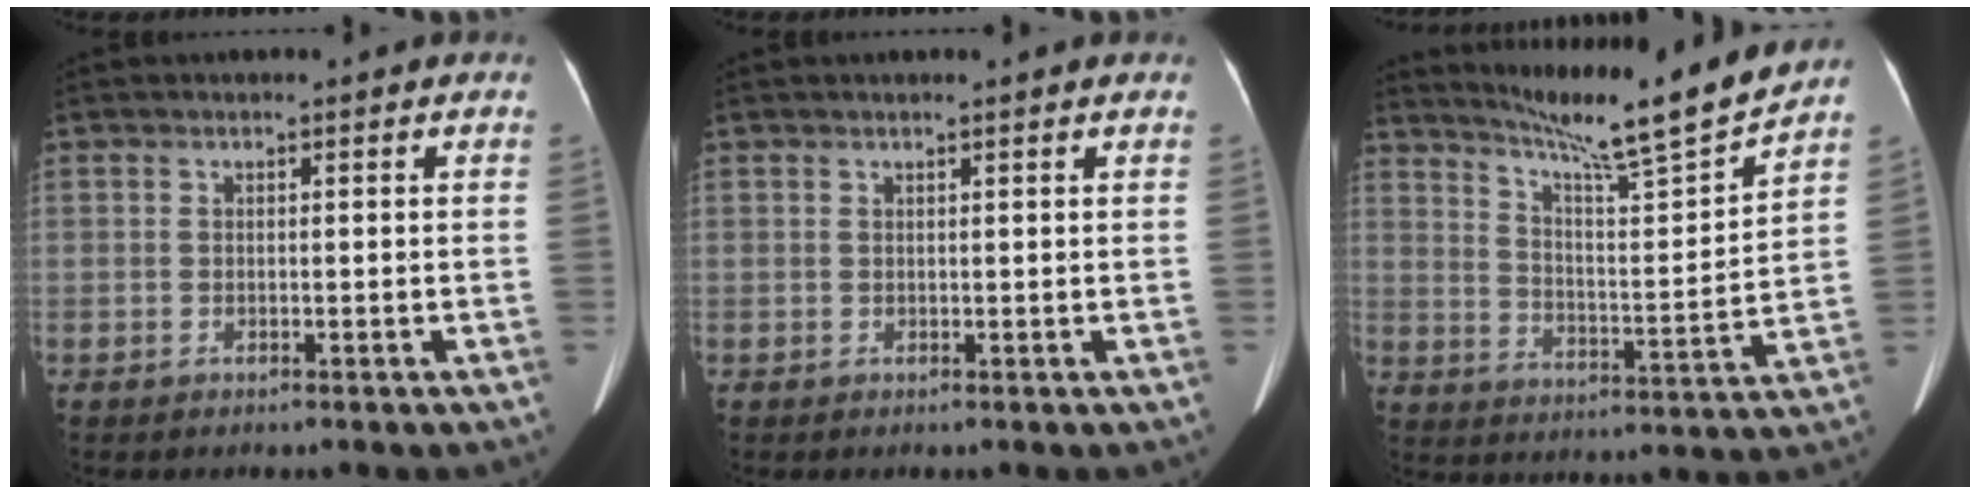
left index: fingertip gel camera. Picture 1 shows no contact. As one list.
[{"total": 1.4, "force": [1.2, -0.2, 0.7], "torque": [-0.013, 0.012, 0.018]}, {"total": 15.5, "force": [14.0, -1.8, 6.3], "torque": [-0.112, -0.027, 0.214]}]